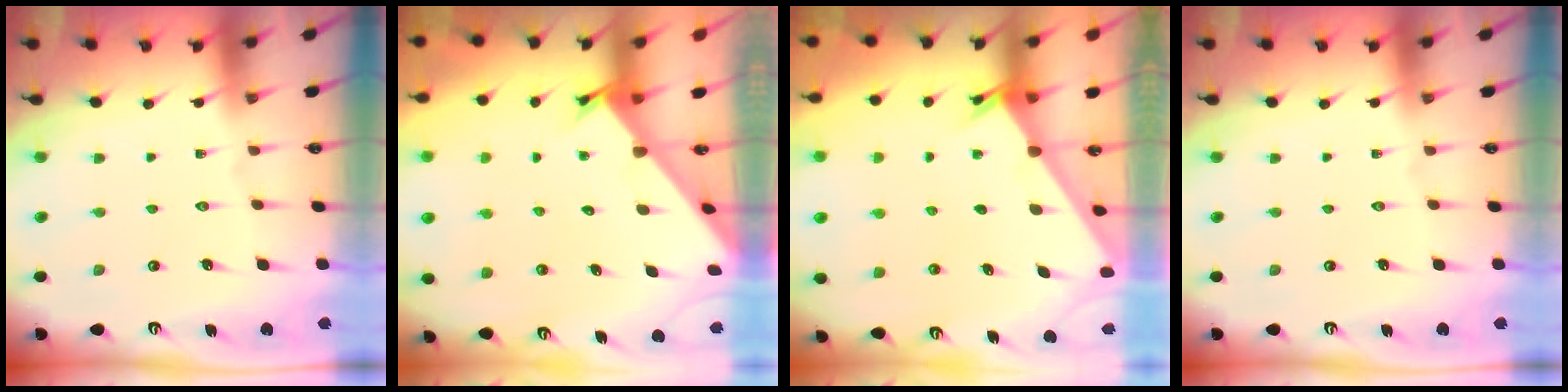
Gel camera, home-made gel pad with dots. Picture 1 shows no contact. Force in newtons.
{"total": 2.2, "press": 2.2, "slide": 0.2}
{"total": 2.4, "press": 2.4, "slide": 0.2}
{"total": 0.0}